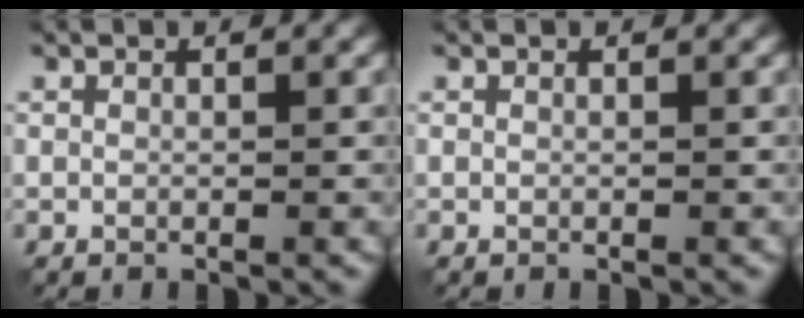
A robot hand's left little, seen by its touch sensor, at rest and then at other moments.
{"total": 0.0}